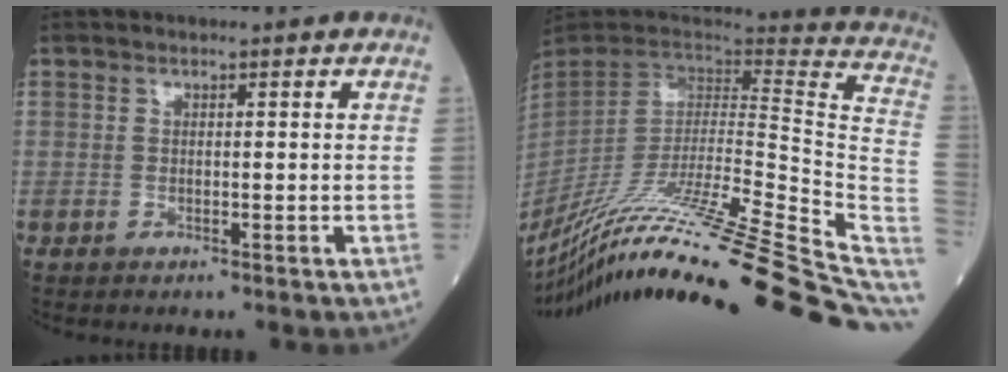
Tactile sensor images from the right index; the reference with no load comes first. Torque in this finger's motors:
{"motor_torque": [-1.34, -0.80, 0.38, 0.11]}